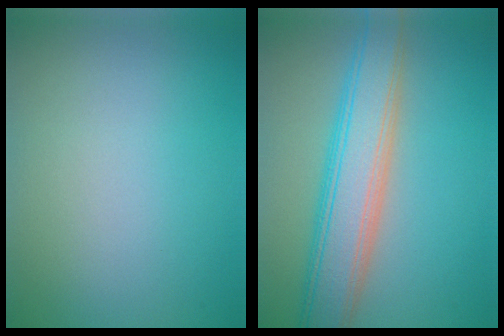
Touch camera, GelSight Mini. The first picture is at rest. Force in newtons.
{"total": 7.2, "press": 7.2, "slide": 0.2}